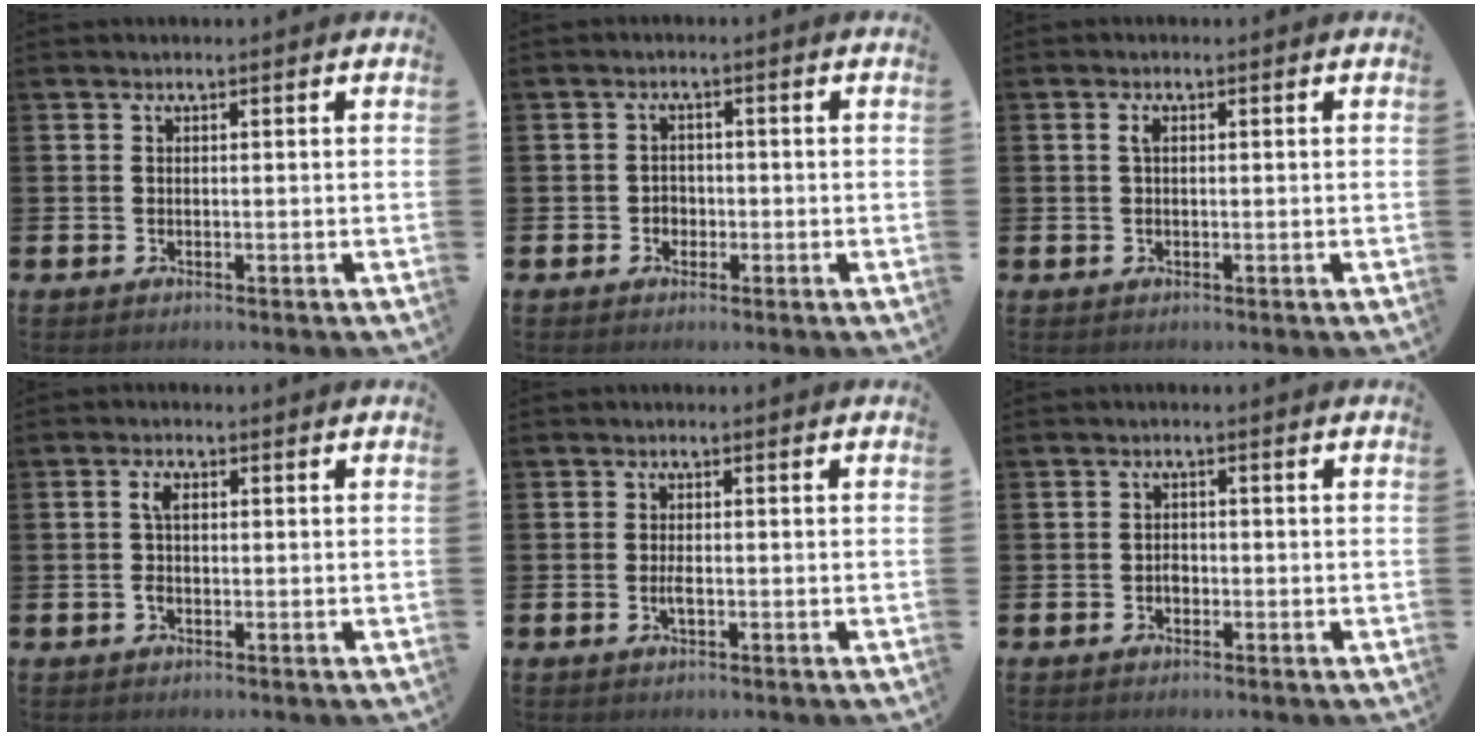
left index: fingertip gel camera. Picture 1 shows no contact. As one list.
[{"total": 1.9, "force": [-0.9, 1.6, 0.3], "torque": [-0.001, 0.000, -0.024]}, {"total": 1.2, "force": [0.3, 0.8, 0.9], "torque": [-0.017, 0.005, 0.004]}, {"total": 2.5, "force": [0.2, 1.3, 2.1], "torque": [-0.036, 0.005, -0.001]}, {"total": 1.6, "force": [-0.5, 0.6, 1.5], "torque": [-0.026, 0.000, -0.010]}, {"total": 1.3, "force": [-0.7, 1.0, 0.6], "torque": [-0.011, 0.004, -0.014]}]